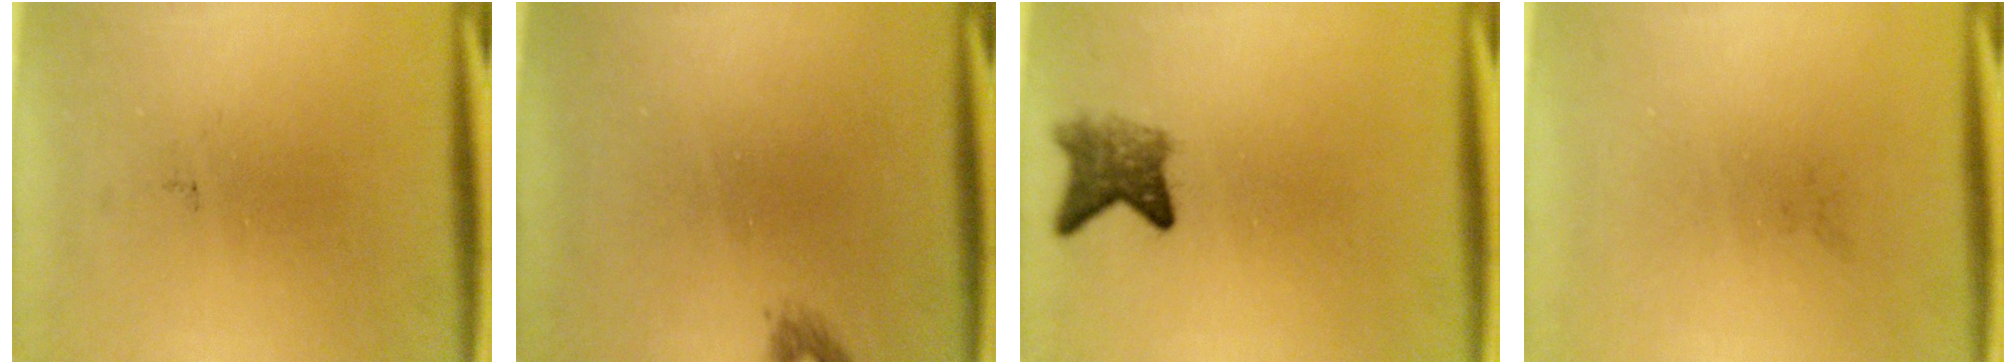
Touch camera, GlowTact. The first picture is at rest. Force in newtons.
{"total": 0.9}
{"total": 3.7}
{"total": 0.0}